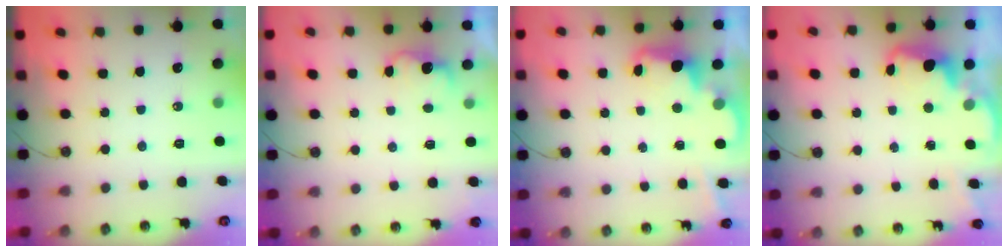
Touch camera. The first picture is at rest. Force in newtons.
{"total": 2.9, "press": 2.8, "slide": 0.8}
{"total": 2.5, "press": 2.5, "slide": 0.6}
{"total": 2.3, "press": 2.2, "slide": 0.7}